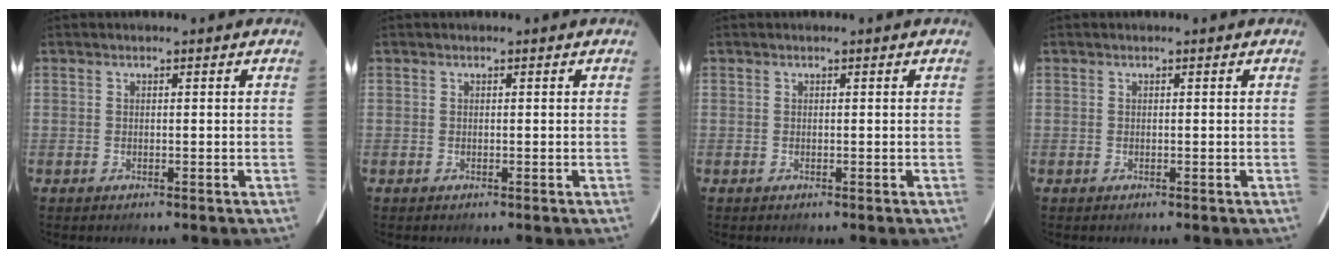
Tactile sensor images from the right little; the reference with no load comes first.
{"total": 0.0}
{"total": 0.0}
{"total": 0.0}